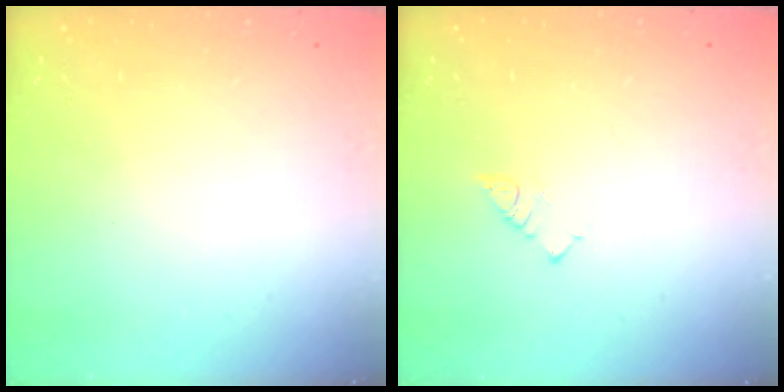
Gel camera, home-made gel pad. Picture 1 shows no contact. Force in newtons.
{"total": 2.9, "press": 2.9, "slide": 0.2}